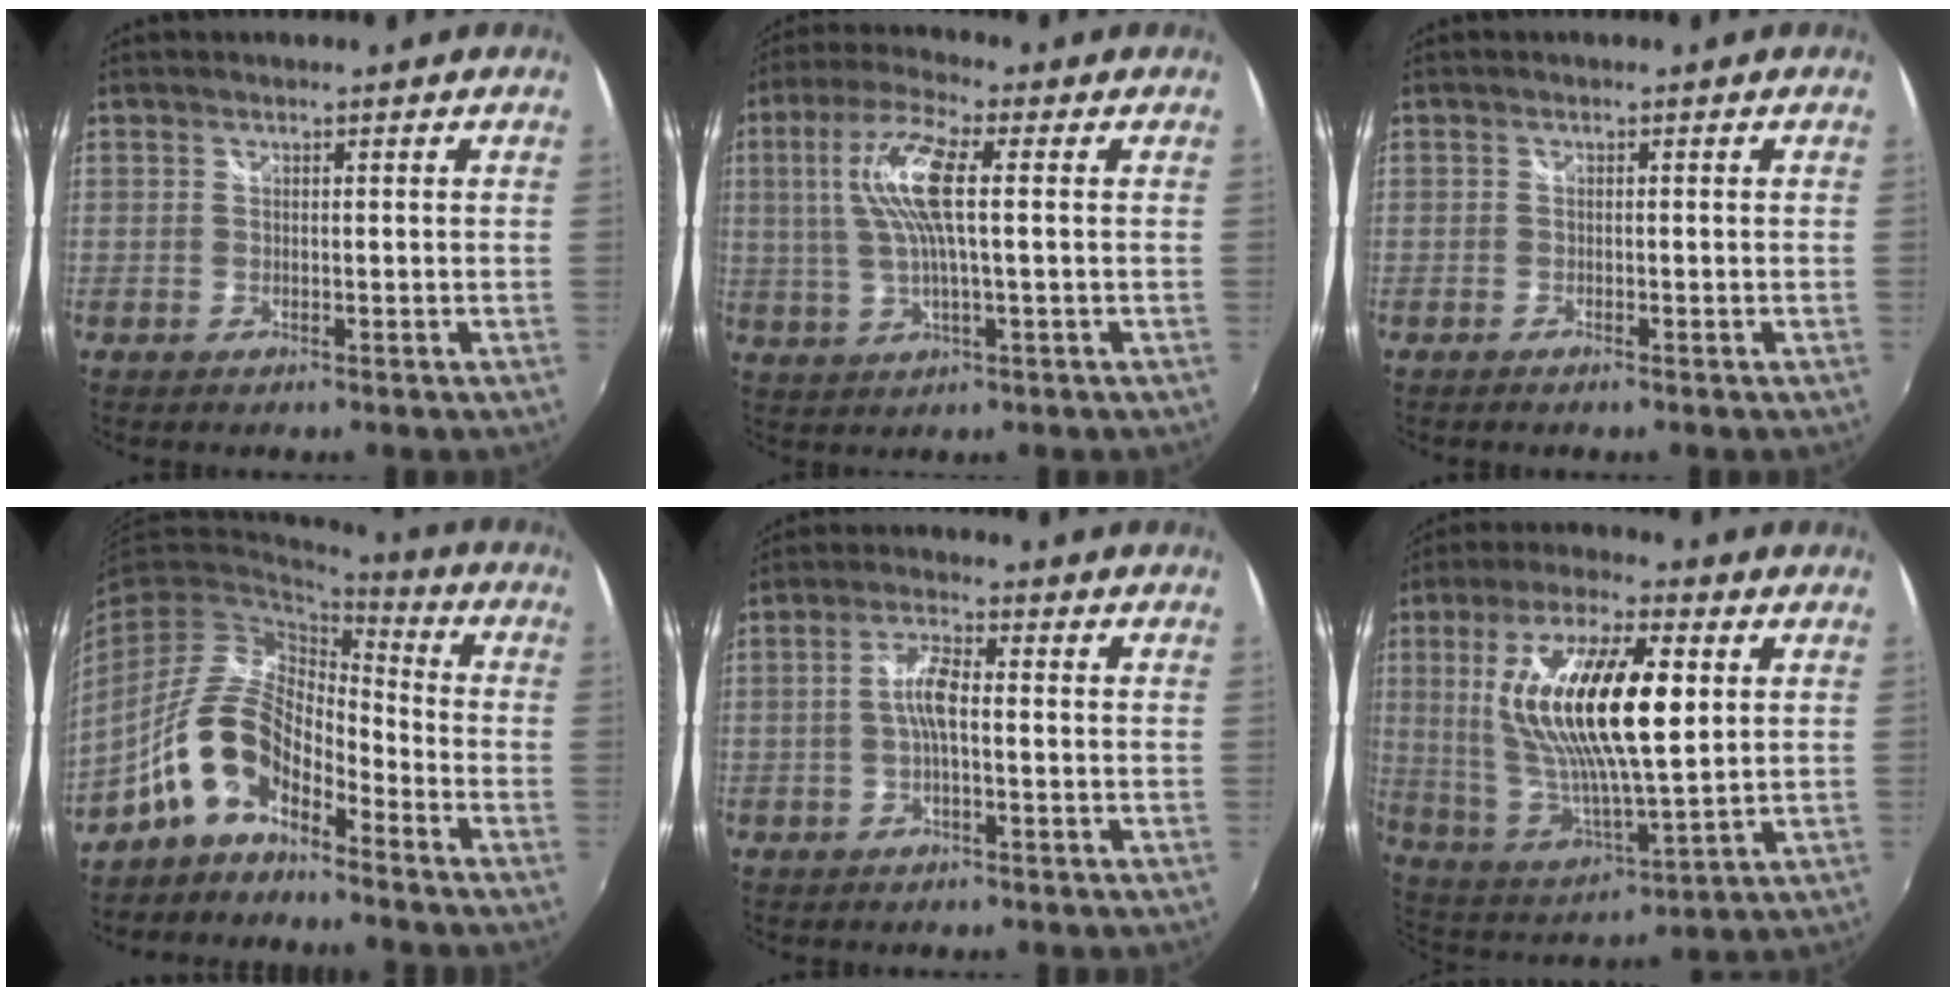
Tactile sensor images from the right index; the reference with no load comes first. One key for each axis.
{"total": 11.2, "fx": 1.9, "fy": 2.2, "fz": 10.8, "tx": -0.209, "ty": 0.010, "tz": 0.035}
{"total": 0.6, "fx": -0.6, "fy": 0.2, "fz": 0.3, "tx": -0.006, "ty": -0.002, "tz": -0.012}
{"total": 10.8, "fx": -6.9, "fy": 4.8, "fz": 6.8, "tx": -0.142, "ty": 0.014, "tz": -0.138}
{"total": 4.8, "fx": -0.6, "fy": 1.2, "fz": 4.6, "tx": -0.093, "ty": 0.010, "tz": -0.011}
{"total": 21.2, "fx": 4.9, "fy": 6.5, "fz": 19.6, "tx": -0.371, "ty": 0.004, "tz": 0.097}